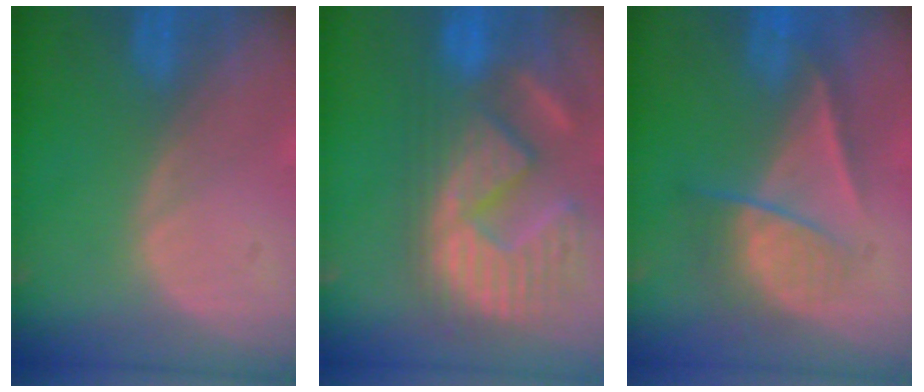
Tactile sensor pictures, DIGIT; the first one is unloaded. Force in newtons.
{"total": 14.0, "press": 12.2, "slide": 6.7}
{"total": 7.2, "press": 6.1, "slide": 3.9}